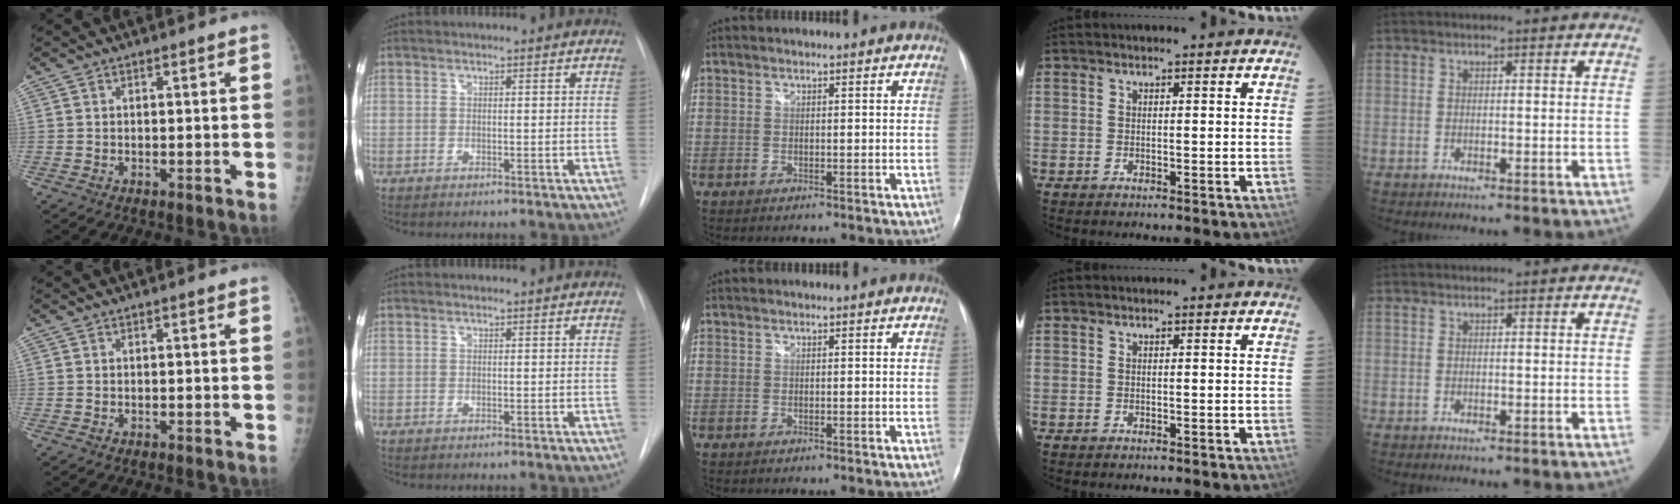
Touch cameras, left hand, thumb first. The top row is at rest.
{}